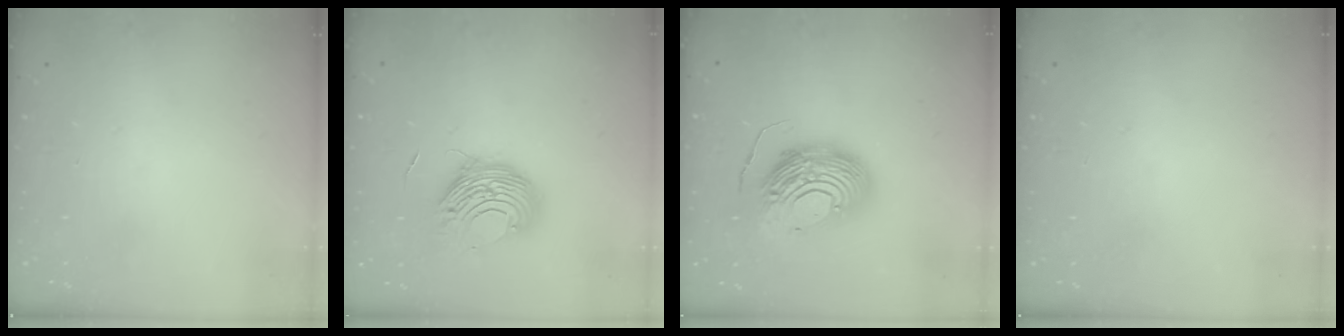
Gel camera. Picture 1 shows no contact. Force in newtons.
{"total": 11.1, "press": 11.1, "slide": 0.9}
{"total": 14.5, "press": 14.4, "slide": 1.5}
{"total": 0.0}